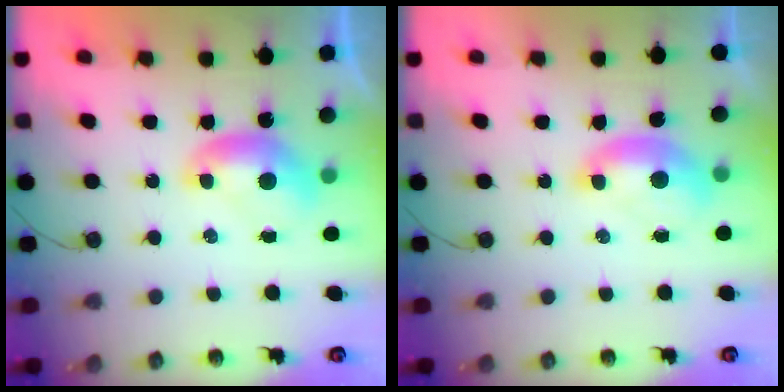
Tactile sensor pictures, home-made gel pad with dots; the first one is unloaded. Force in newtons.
{"total": 1.7, "press": 1.6, "slide": 0.6}